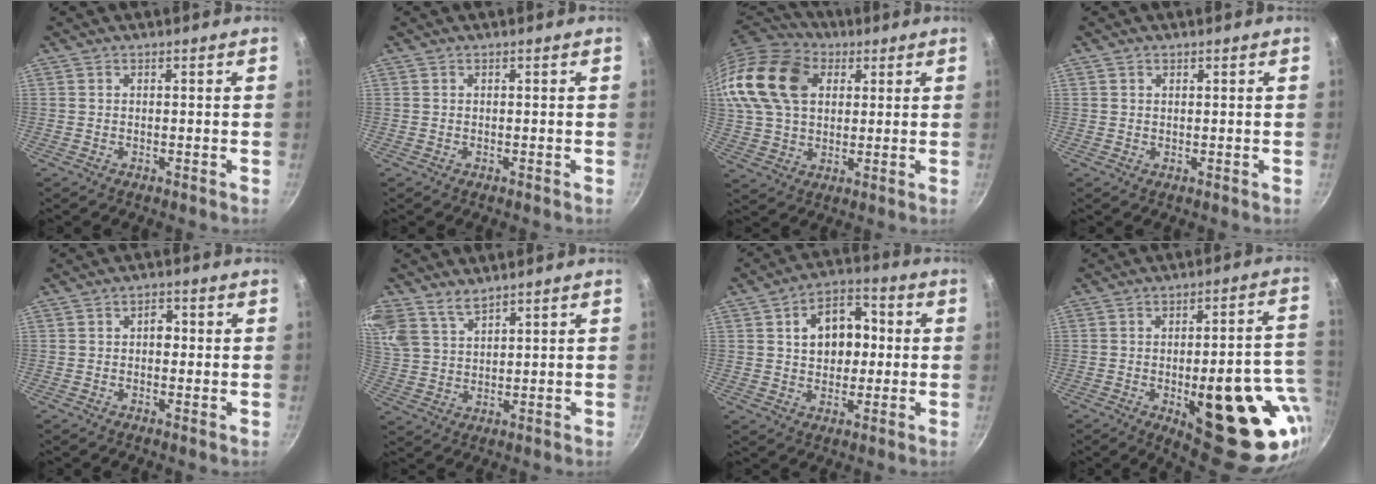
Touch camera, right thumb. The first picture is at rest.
{"total": 0.0}
{"total": 22.1, "force": [7.2, 15.6, 13.9], "torque": [-0.281, 0.017, 0.125]}
{"total": 1.0, "force": [0.6, 0.7, 0.4], "torque": [-0.002, -0.001, 0.010]}
{"total": 3.1, "force": [0.2, 2.2, 2.2], "torque": [-0.018, 0.003, -0.002]}
{"total": 9.2, "force": [6.8, 4.7, 4.1], "torque": [-0.089, -0.010, 0.147]}
{"total": 11.7, "force": [1.7, 8.3, 8.1], "torque": [-0.086, 0.017, 0.018]}
{"total": 26.4, "force": [-6.4, 10.2, 23.5], "torque": [-0.247, 0.007, -0.071]}